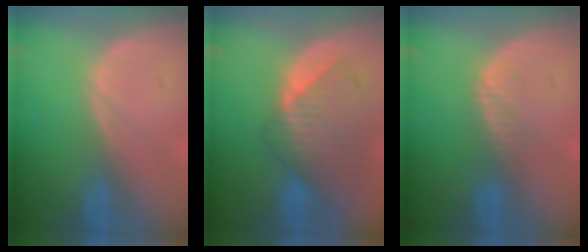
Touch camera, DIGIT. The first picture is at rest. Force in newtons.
{"total": 9.9, "press": 8.6, "slide": 5.0}
{"total": 2.3, "press": 2.3, "slide": 0.3}